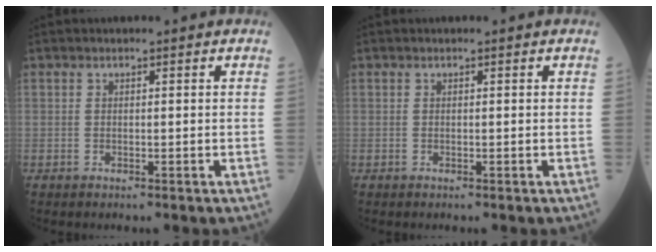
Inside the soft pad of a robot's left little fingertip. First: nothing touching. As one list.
[{"total": 0.0}]